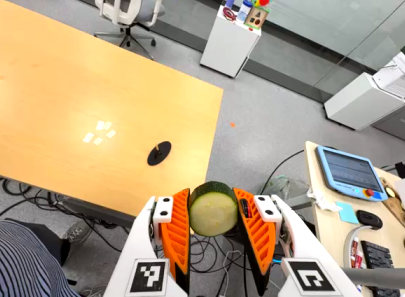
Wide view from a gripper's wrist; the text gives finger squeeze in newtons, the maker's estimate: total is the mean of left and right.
{"total": 11.9, "left": 10.9, "right": 13.0}